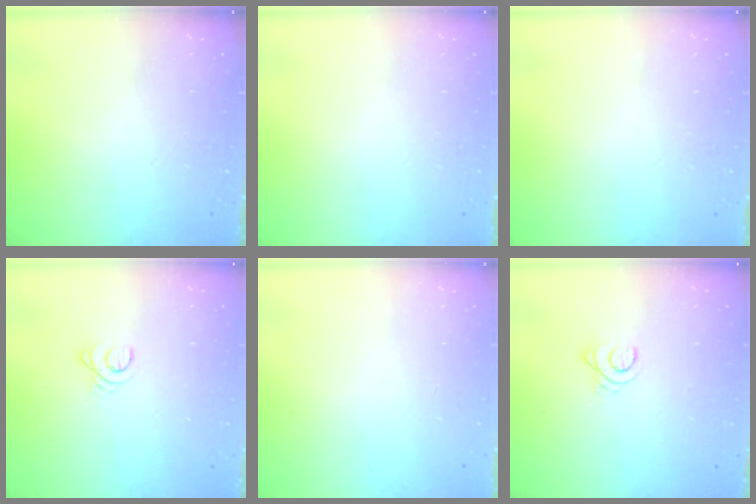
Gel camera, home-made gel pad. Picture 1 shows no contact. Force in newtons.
{"total": 0.0}
{"total": 0.0}
{"total": 2.4, "press": 2.4, "slide": 0.3}
{"total": 0.0}
{"total": 2.7, "press": 2.7, "slide": 0.3}